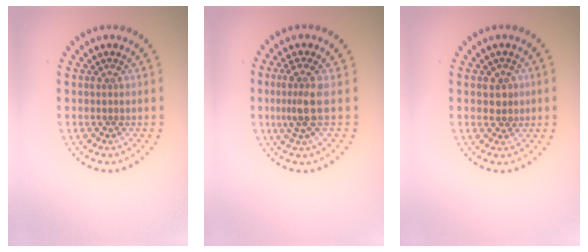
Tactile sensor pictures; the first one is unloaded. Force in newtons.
{"total": 2.6, "press": 2.0, "slide": 1.7}
{"total": 1.7, "press": 1.6, "slide": 0.5}